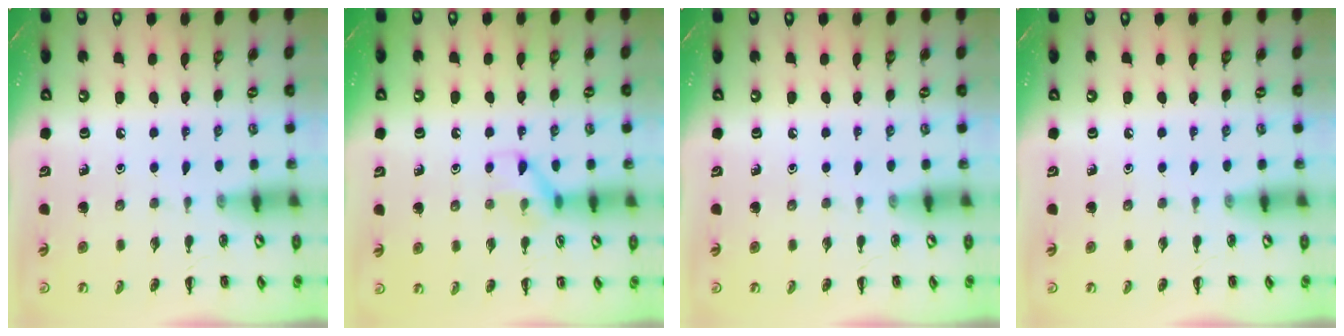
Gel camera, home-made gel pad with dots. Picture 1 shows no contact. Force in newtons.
{"total": 7.9, "press": 7.9, "slide": 0.6}
{"total": 0.0}
{"total": 0.0}